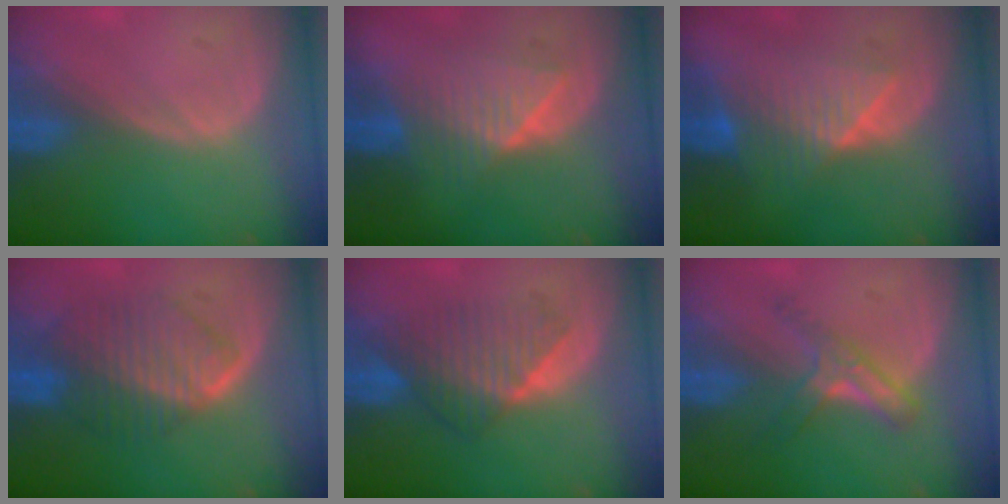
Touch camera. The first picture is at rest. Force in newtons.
{"total": 6.5, "press": 6.4, "slide": 0.9}
{"total": 7.3, "press": 7.2, "slide": 1.5}
{"total": 7.5, "press": 7.5, "slide": 0.4}
{"total": 6.7, "press": 6.5, "slide": 1.6}
{"total": 5.5, "press": 4.9, "slide": 2.6}